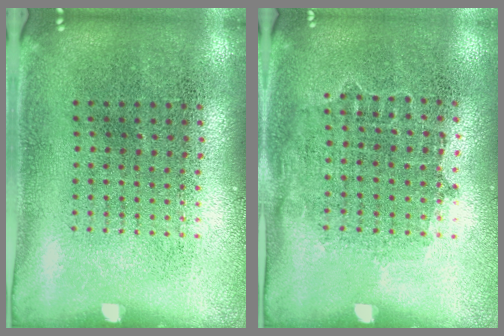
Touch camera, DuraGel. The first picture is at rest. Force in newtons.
{"total": 0.8, "press": 0.8, "slide": 0.3}